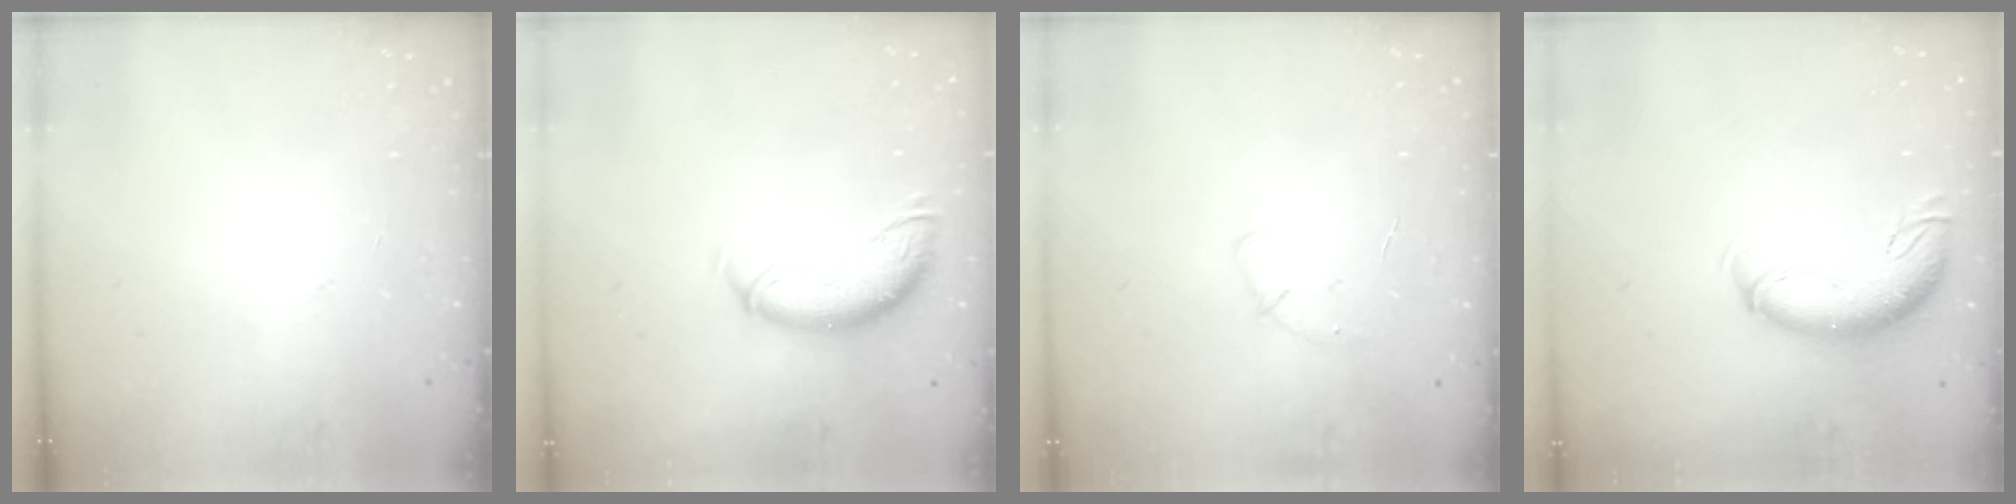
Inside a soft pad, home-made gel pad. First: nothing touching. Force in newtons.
{"total": 10.4, "press": 10.3, "slide": 0.9}
{"total": 5.1, "press": 4.9, "slide": 1.4}
{"total": 10.2, "press": 10.0, "slide": 2.3}